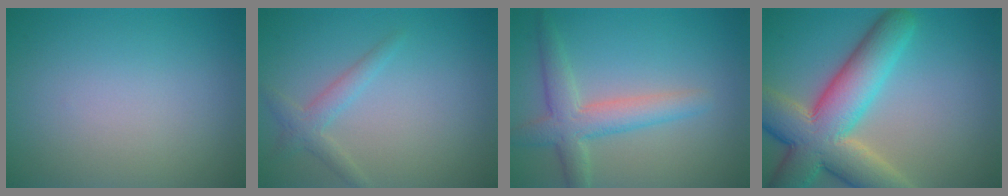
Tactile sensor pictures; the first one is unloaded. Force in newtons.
{"total": 1.9, "press": 1.9, "slide": 0.1}
{"total": 4.2, "press": 4.2, "slide": 0.0}
{"total": 10.8, "press": 10.8, "slide": 0.7}